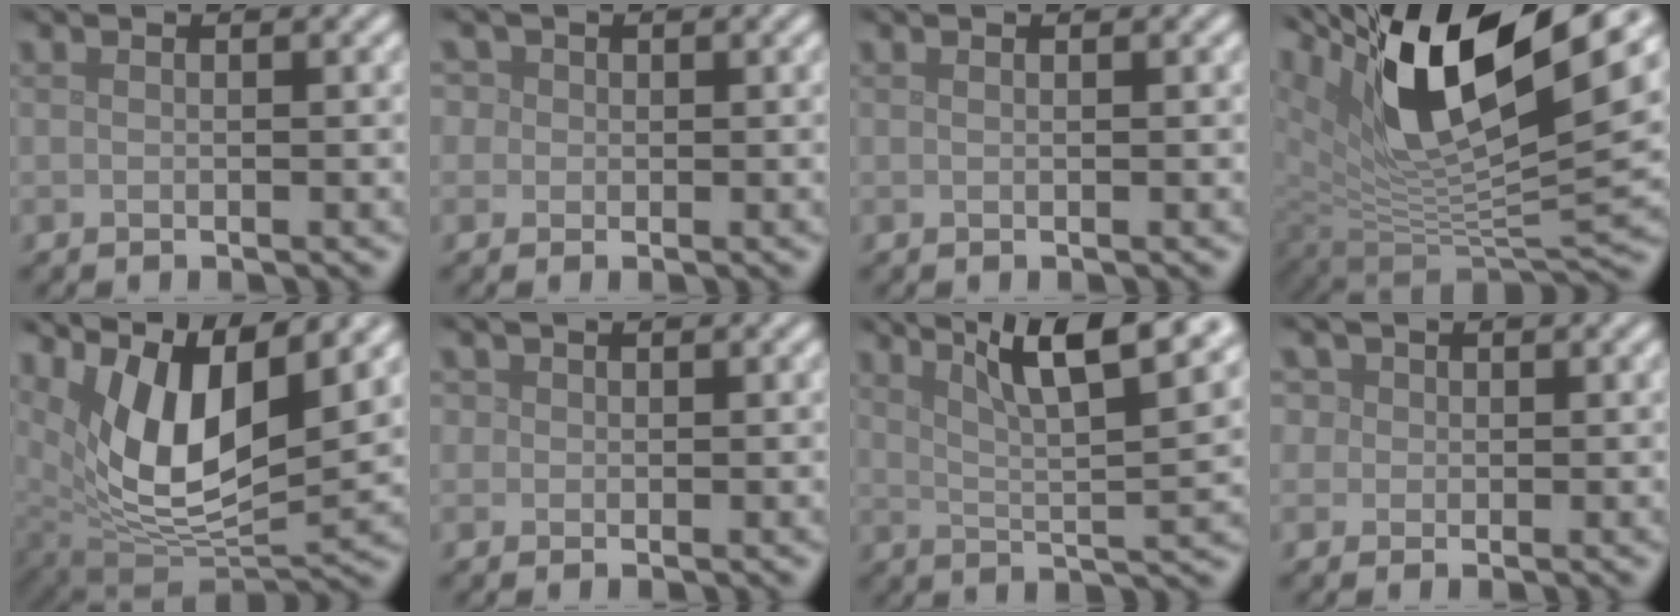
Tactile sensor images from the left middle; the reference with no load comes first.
{"total": 3.5, "force": [1.5, 2.8, 1.4], "torque": [-0.024, 0.019, 0.003]}
{"total": 0.0}
{"total": 14.8, "force": [7.7, 5.7, 11.3], "torque": [-0.219, 0.015, 0.140]}
{"total": 9.8, "force": [4.2, 4.0, 7.9], "torque": [-0.152, -0.011, 0.078]}
{"total": 1.2, "force": [0.4, 1.1, 0.3], "torque": [0.001, 0.001, -0.003]}
{"total": 11.0, "force": [6.8, 2.7, 8.2], "torque": [-0.107, 0.019, 0.087]}
{"total": 3.9, "force": [1.7, 3.1, 1.6], "torque": [-0.033, 0.016, 0.009]}